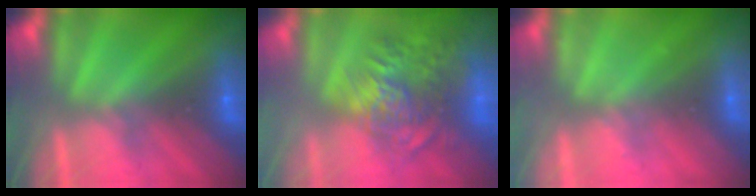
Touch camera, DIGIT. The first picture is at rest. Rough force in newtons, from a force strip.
{"total": 6.9}
{"total": 2.2}